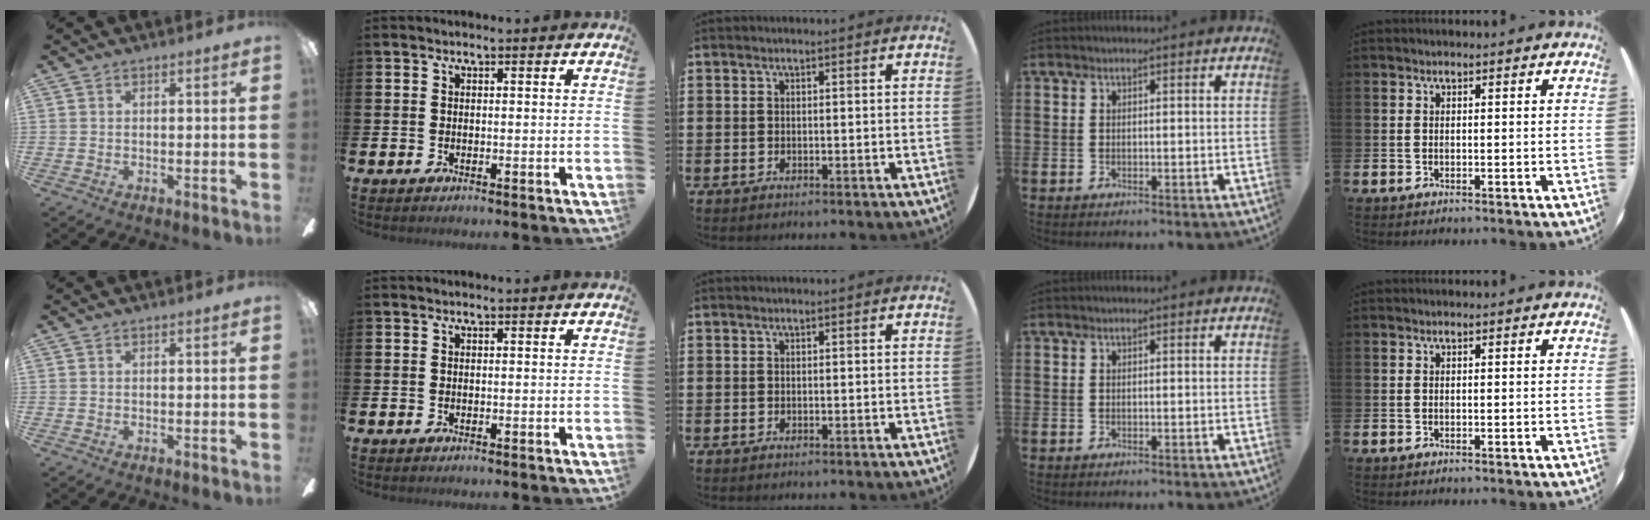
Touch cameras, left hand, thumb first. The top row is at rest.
{}